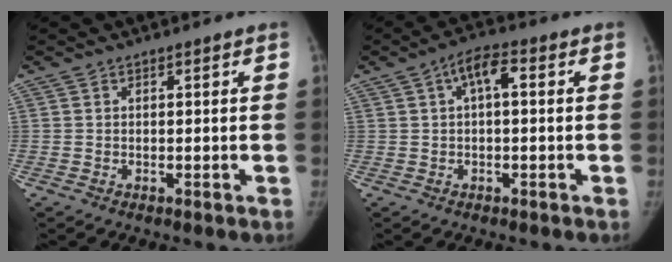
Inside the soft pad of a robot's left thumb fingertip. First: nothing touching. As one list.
[{"total": 4.8, "force": [0.9, 2.1, 4.2], "torque": [-0.068, 0.019, 0.009]}]